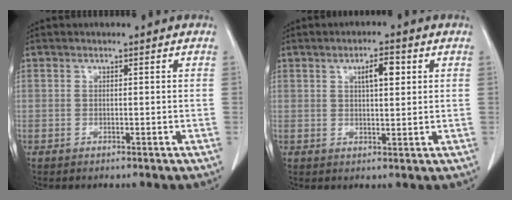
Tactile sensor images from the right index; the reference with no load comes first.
{"total": 3.8, "force": [1.5, 1.0, 3.4], "torque": [-0.053, 0.007, 0.023]}